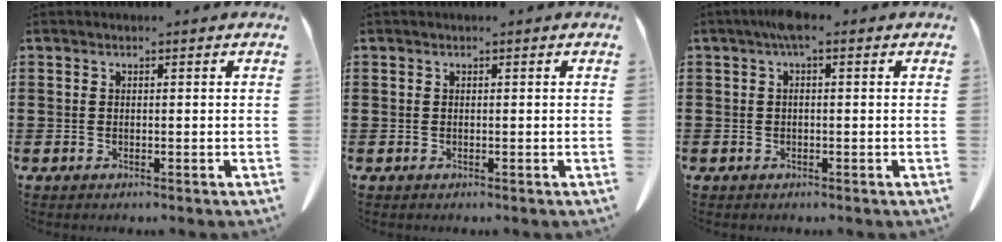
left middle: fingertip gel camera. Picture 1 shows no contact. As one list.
[{"total": 0.0}, {"total": 1.6, "force": [-0.3, 0.3, 1.6], "torque": [-0.031, 0.002, -0.005]}]